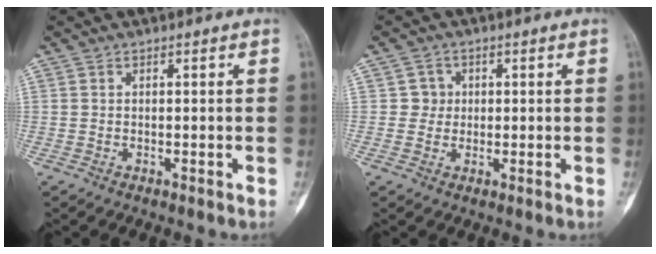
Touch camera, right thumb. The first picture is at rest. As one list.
[{"total": 2.8, "force": [0.4, 2.8, 0.2], "torque": [0.017, 0.005, 0.001]}]